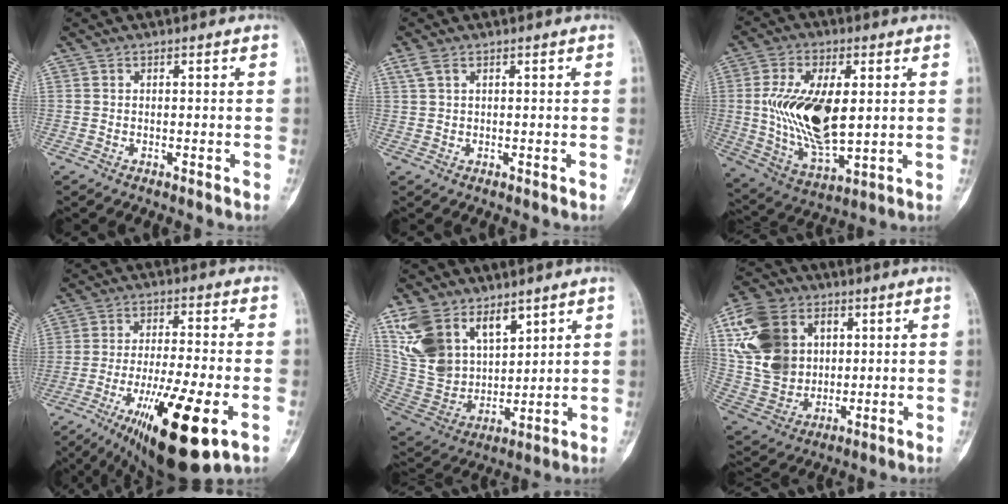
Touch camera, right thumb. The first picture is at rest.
{"total": 2.1, "force": [1.2, 0.9, 1.5], "torque": [-0.043, 0.011, 0.033]}
{"total": 18.1, "force": [1.7, 8.9, 15.7], "torque": [-0.290, -0.017, 0.042]}
{"total": 19.2, "force": [-7.8, 4.6, 16.9], "torque": [-0.285, -0.001, -0.120]}
{"total": 17.4, "force": [10.2, 10.6, 9.4], "torque": [-0.154, -0.037, 0.221]}
{"total": 18.2, "force": [5.2, 14.0, 10.4], "torque": [-0.186, 0.000, 0.105]}